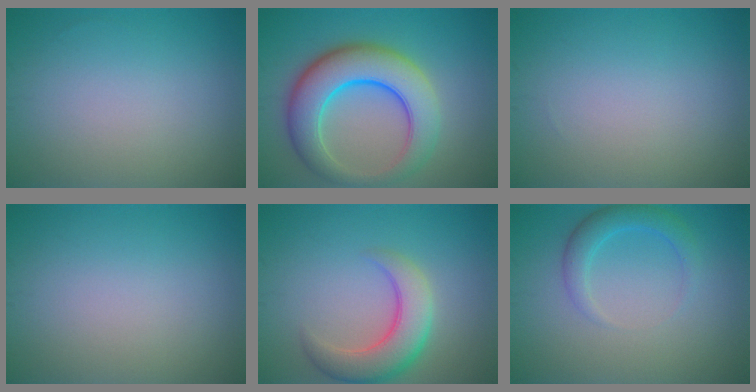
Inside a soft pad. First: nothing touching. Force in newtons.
{"total": 8.9, "press": 8.9, "slide": 0.2}
{"total": 0.0}
{"total": 0.0}
{"total": 5.6, "press": 5.5, "slide": 0.4}
{"total": 2.6, "press": 2.6, "slide": 0.2}